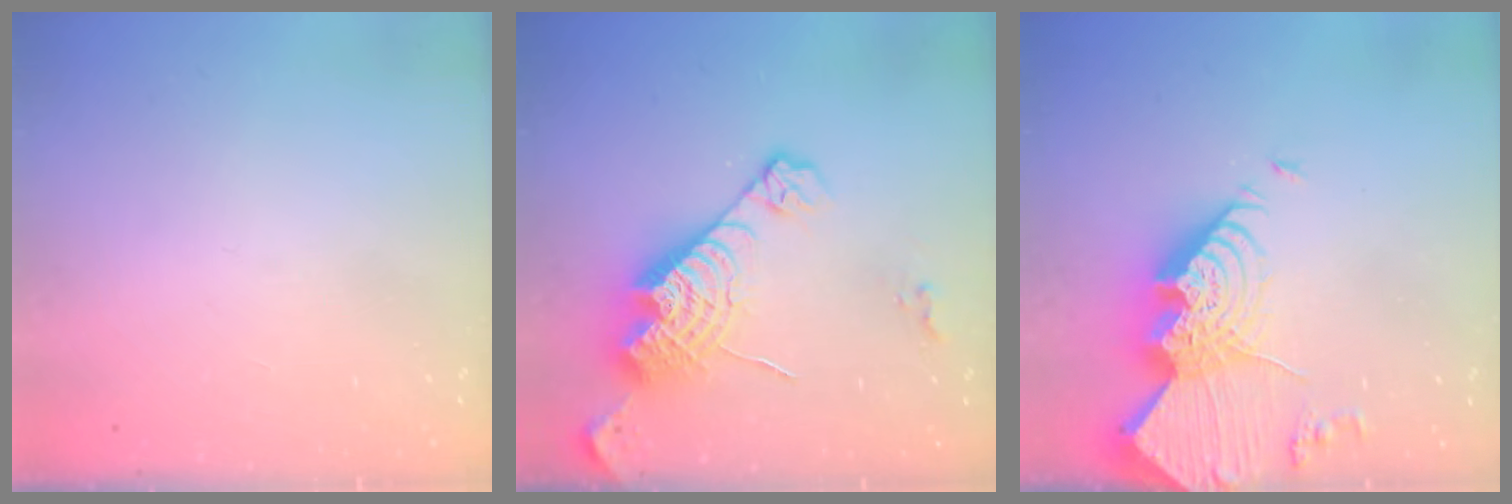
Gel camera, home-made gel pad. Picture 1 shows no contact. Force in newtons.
{"total": 15.6, "press": 15.5, "slide": 1.3}
{"total": 24.8, "press": 24.6, "slide": 2.6}